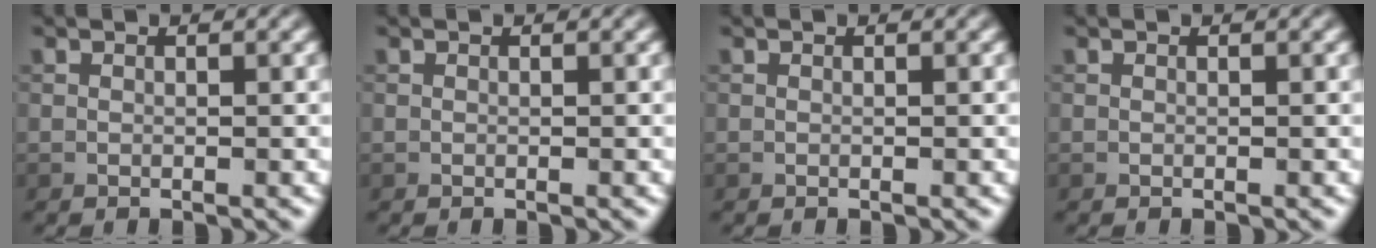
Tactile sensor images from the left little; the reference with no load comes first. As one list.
[{"total": 0.0}, {"total": 0.0}, {"total": 0.0}]